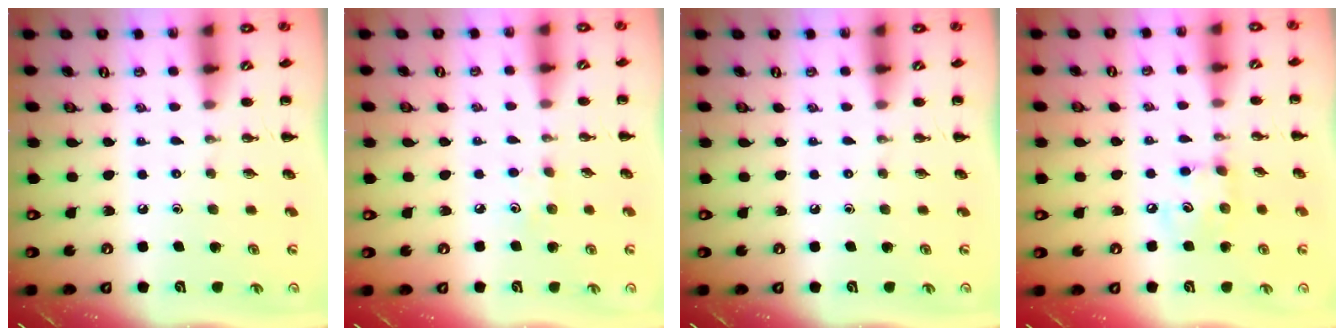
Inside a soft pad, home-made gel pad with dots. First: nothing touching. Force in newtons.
{"total": 3.8, "press": 3.7, "slide": 1.0}
{"total": 0.0}
{"total": 6.5, "press": 6.5, "slide": 0.5}